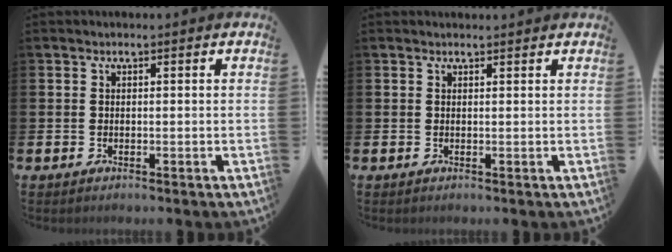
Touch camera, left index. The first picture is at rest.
{"total": 0.7, "force": [0.7, 0.0, 0.1], "torque": [0.007, -0.003, 0.012]}